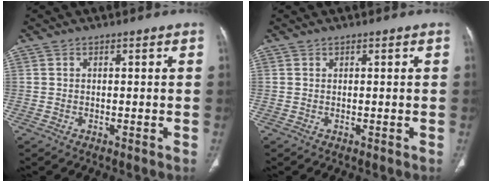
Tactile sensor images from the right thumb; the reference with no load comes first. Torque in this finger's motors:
{"motor_torque": [-0.04, 0.26, 0.22, -0.17, -0.07]}